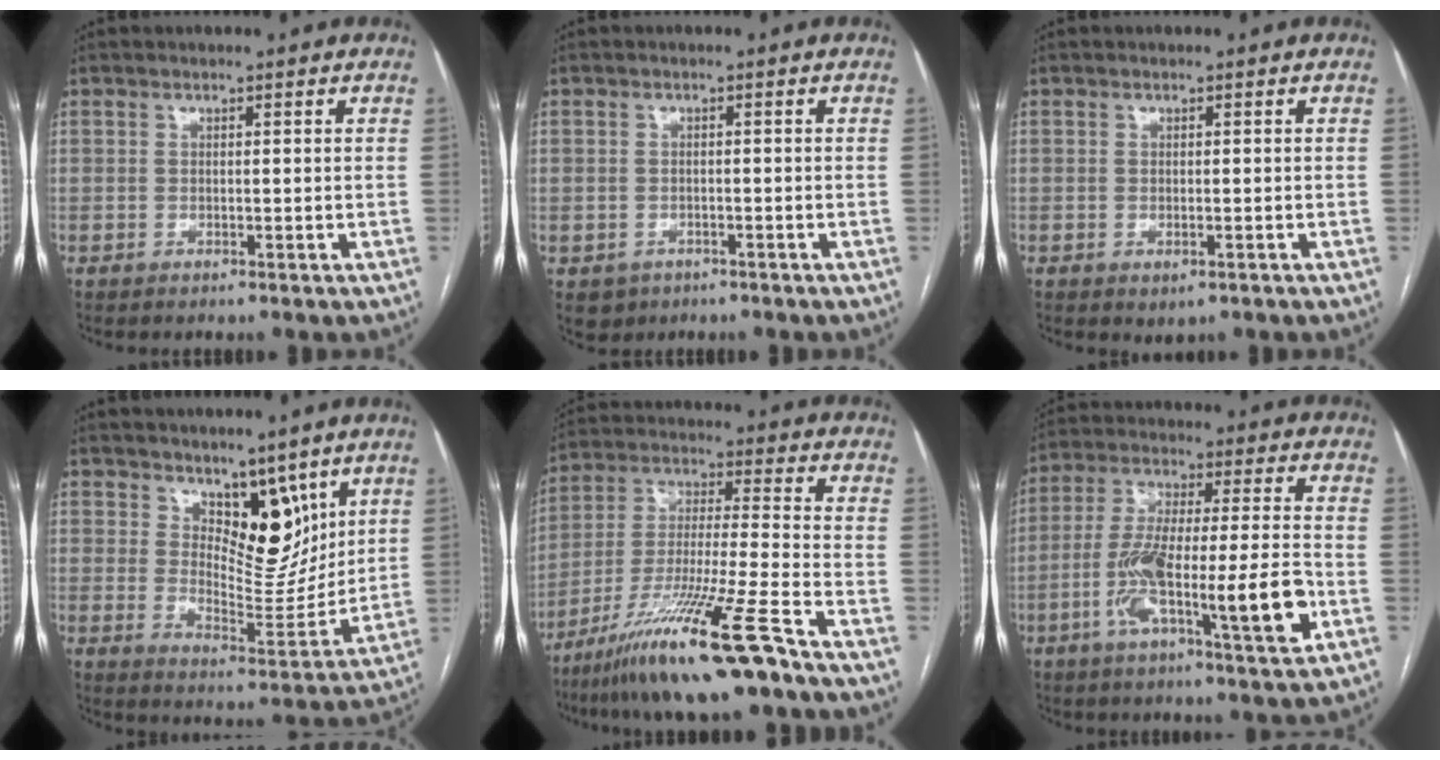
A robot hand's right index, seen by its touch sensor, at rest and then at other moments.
{"total": 3.4, "force": [-1.6, 3.0, 0.4], "torque": [-0.002, 0.007, -0.021]}
{"total": 1.6, "force": [-0.7, 0.8, 1.1], "torque": [-0.015, -0.003, -0.002]}
{"total": 9.6, "force": [5.9, 4.7, 6.0], "torque": [-0.085, -0.009, 0.106]}
{"total": 17.6, "force": [-11.9, -0.7, 13.0], "torque": [-0.262, -0.038, -0.218]}
{"total": 16.9, "force": [-5.2, 1.8, 16.0], "torque": [-0.271, 0.004, -0.084]}